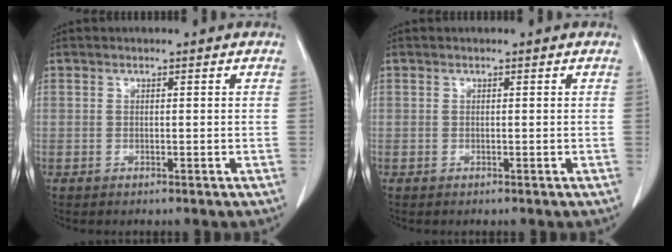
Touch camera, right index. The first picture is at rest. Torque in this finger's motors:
{"motor_torque": [0.00, 0.00, 0.02, 0.00]}